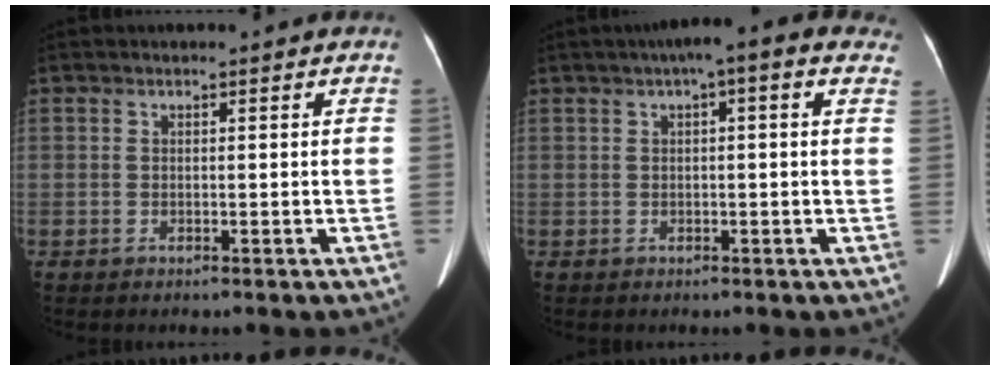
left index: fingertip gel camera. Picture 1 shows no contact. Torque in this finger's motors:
{"motor_torque": [0.11, -0.25, 0.01, 0.01]}